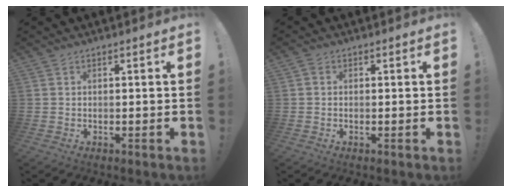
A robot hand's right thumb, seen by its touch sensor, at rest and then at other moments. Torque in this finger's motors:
{"motor_torque": [0.40, -0.08, 0.00, -0.07, 0.06]}